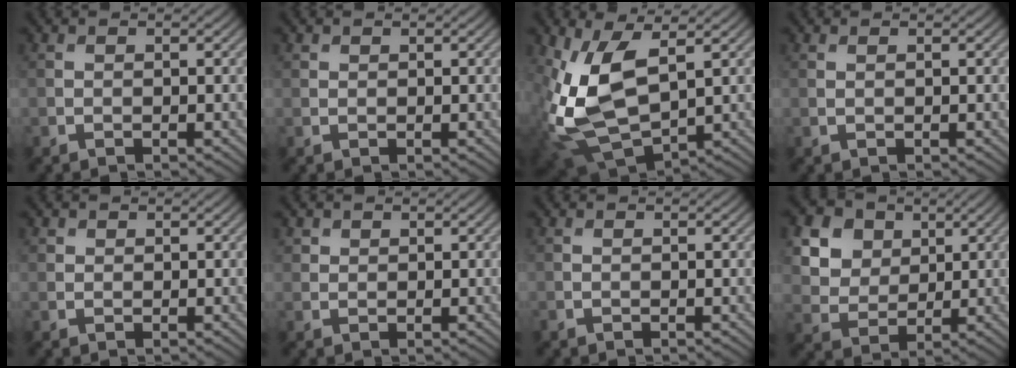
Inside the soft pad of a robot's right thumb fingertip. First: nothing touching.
{"total": 0.6, "force": [0.5, 0.4, 0.1], "torque": [0.001, -0.002, 0.011]}
{"total": 12.7, "force": [1.7, 6.8, 10.6], "torque": [-0.261, -0.017, 0.037]}
{"total": 0.0}
{"total": 1.0, "force": [0.6, 0.7, 0.2], "torque": [-0.002, -0.002, 0.013]}
{"total": 1.5, "force": [1.0, 1.1, 0.3], "torque": [-0.005, -0.001, 0.021]}
{"total": 0.0}
{"total": 12.7, "force": [6.2, 9.4, 5.8], "torque": [-0.185, 0.020, 0.126]}